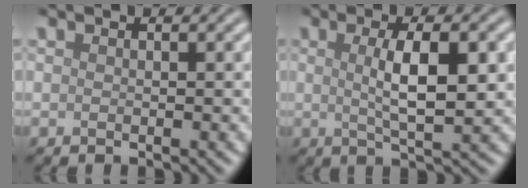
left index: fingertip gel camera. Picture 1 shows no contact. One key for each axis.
{"total": 5.4, "fx": 0.6, "fy": 1.4, "fz": 5.2, "tx": -0.086, "ty": 0.004, "tz": 0.013}